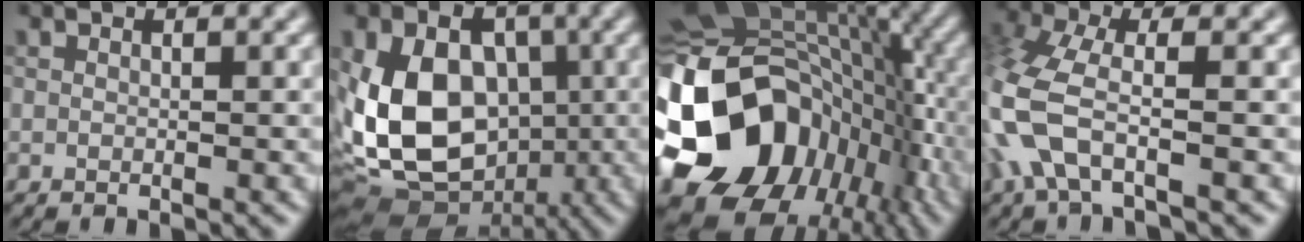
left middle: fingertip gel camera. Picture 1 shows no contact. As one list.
[{"total": 12.8, "force": [-1.5, 9.1, 8.9], "torque": [-0.177, 0.000, -0.041]}, {"total": 19.0, "force": [-5.0, 14.4, 11.3], "torque": [-0.248, -0.020, -0.087]}, {"total": 6.2, "force": [-2.1, 2.8, 5.1], "torque": [-0.139, 0.002, -0.059]}]